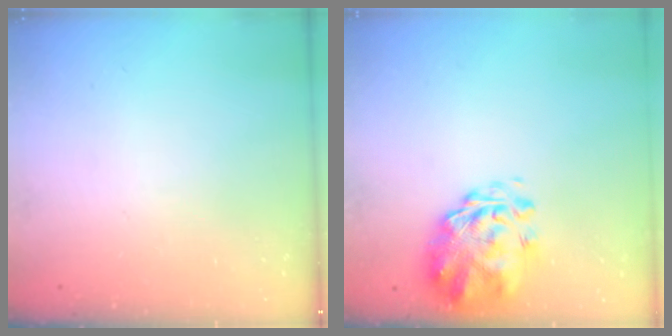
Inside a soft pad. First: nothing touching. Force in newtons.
{"total": 3.0, "press": 2.5, "slide": 1.7}